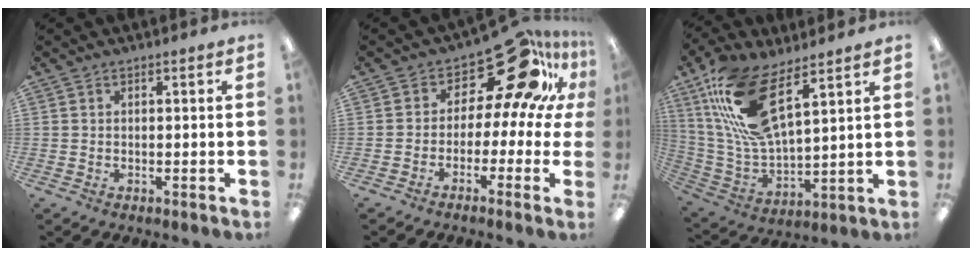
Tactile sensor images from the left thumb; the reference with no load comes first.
{"total": 17.8, "force": [10.9, 8.0, 11.5], "torque": [-0.170, -0.079, 0.182]}
{"total": 19.4, "force": [10.9, 7.7, 14.1], "torque": [-0.306, -0.036, 0.194]}